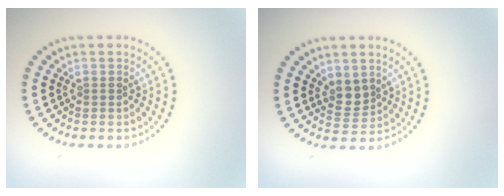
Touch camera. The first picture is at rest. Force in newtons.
{"total": 2.1, "press": 1.8, "slide": 1.2}